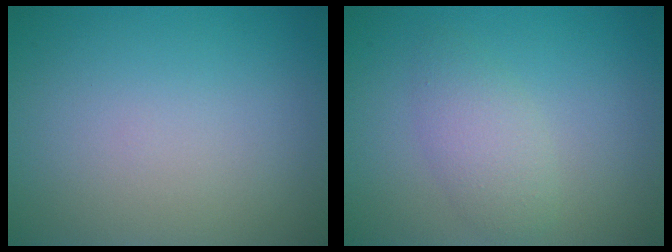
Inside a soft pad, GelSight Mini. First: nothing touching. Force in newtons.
{"total": 2.7, "press": 2.7, "slide": 0.2}